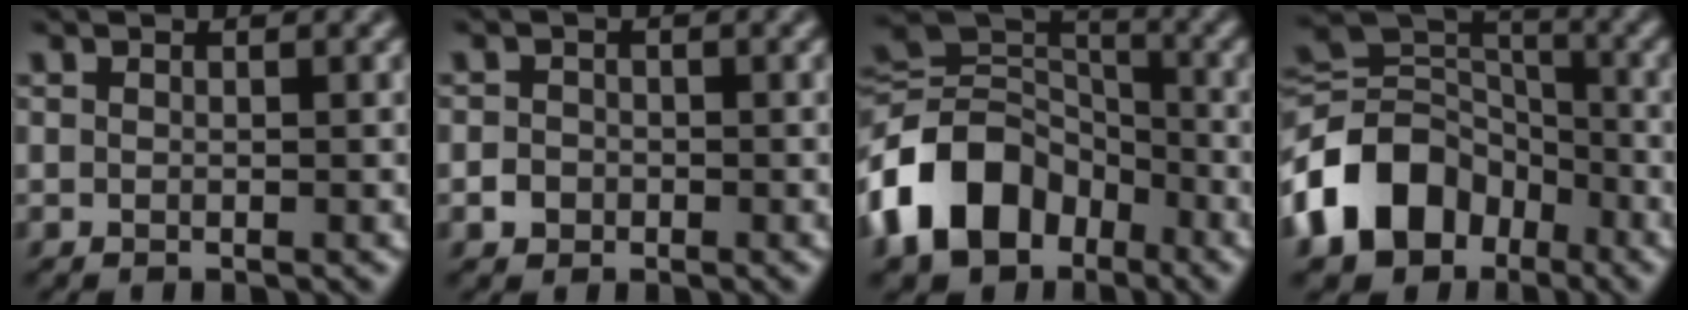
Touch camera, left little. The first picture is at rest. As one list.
[{"total": 1.6, "force": [-0.6, 1.4, 0.4], "torque": [0.006, 0.003, -0.014]}, {"total": 11.0, "force": [-5.2, 7.8, 5.8], "torque": [-0.122, 0.003, -0.113]}, {"total": 10.5, "force": [-5.0, 7.7, 5.1], "torque": [-0.105, 0.005, -0.109]}]